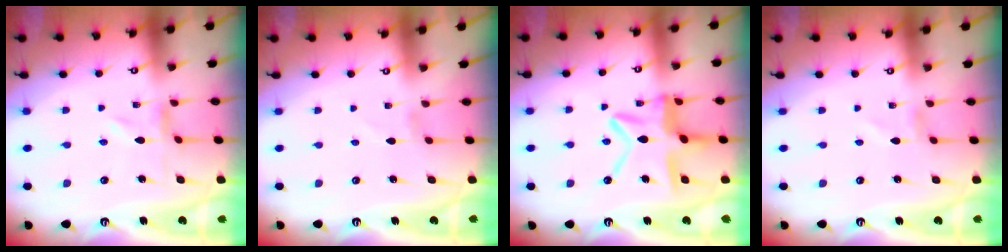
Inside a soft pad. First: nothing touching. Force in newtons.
{"total": 1.1, "press": 1.1, "slide": 0.1}
{"total": 13.4, "press": 13.4, "slide": 1.4}
{"total": 1.3, "press": 1.3, "slide": 0.1}